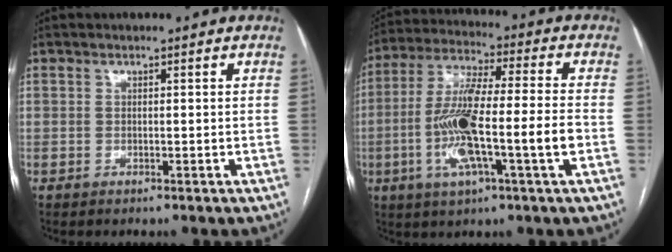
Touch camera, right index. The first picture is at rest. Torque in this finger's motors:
{"motor_torque": [2.00, -0.14, 1.05, 0.21]}